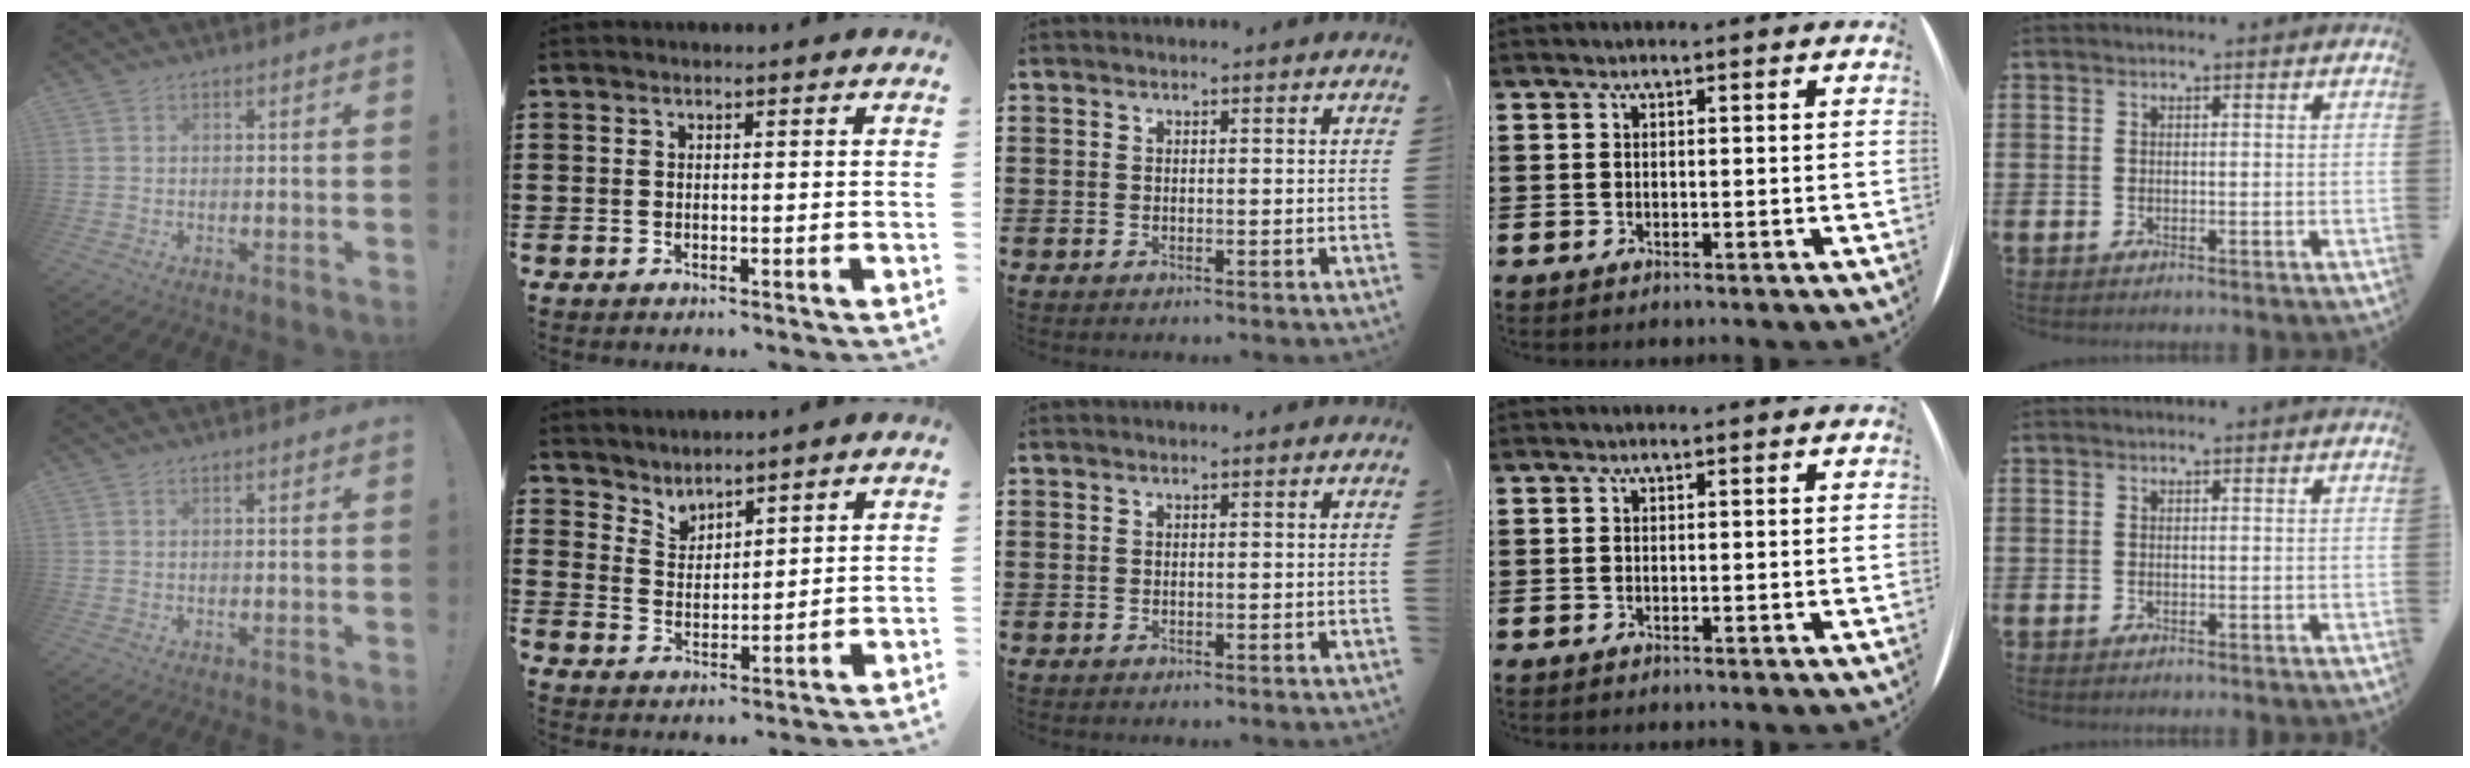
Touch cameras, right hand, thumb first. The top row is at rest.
{"index": {"total": 3.2, "force": [3.1, 0.5, -0.8], "torque": [-0.001, -0.011, 0.059]}}